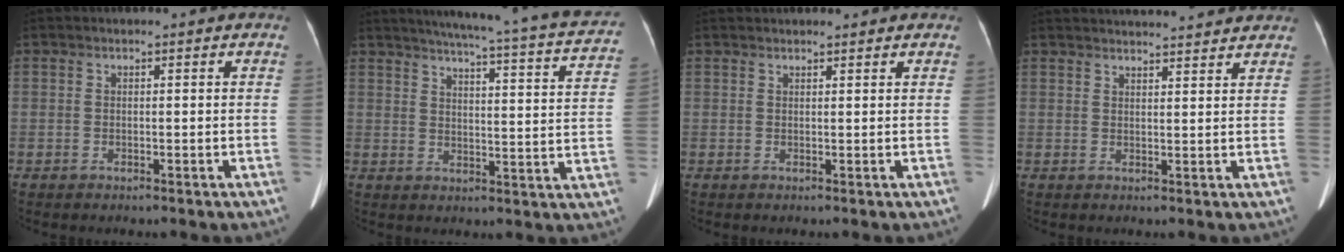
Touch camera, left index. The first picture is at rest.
{"total": 23.1, "force": [20.4, 1.5, 10.6], "torque": [-0.145, -0.039, 0.236]}
{"total": 3.9, "force": [3.6, 0.7, 1.2], "torque": [-0.014, 0.032, 0.047]}
{"total": 12.8, "force": [12.2, 1.3, 3.6], "torque": [-0.051, 0.029, 0.154]}